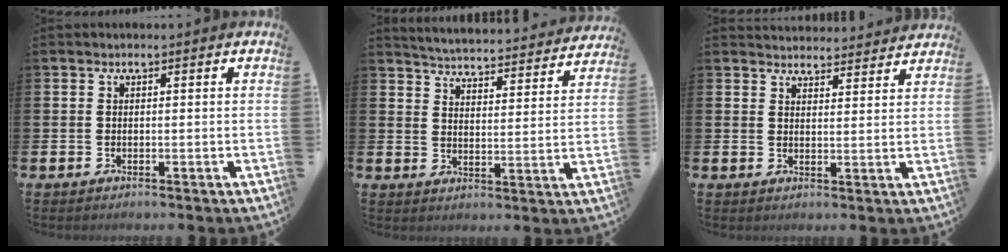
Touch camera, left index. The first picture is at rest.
{"total": 4.9, "force": [4.9, 0.2, 0.4], "torque": [-0.036, -0.041, 0.083]}
{"total": 3.8, "force": [3.7, 0.5, -0.2], "torque": [0.004, -0.024, 0.067]}